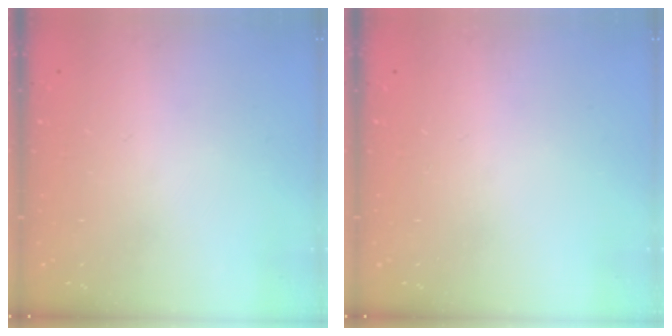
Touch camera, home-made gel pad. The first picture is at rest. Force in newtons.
{"total": 0.0}